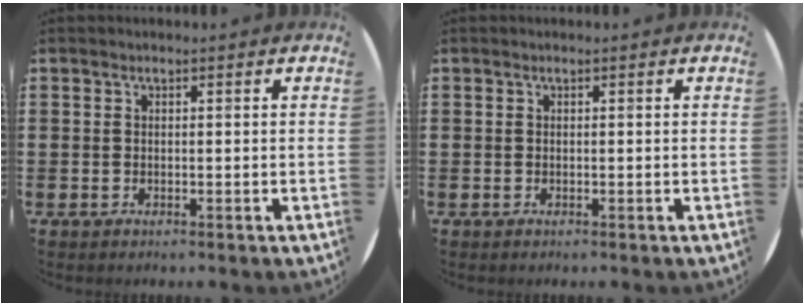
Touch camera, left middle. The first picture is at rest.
{"total": 0.0}